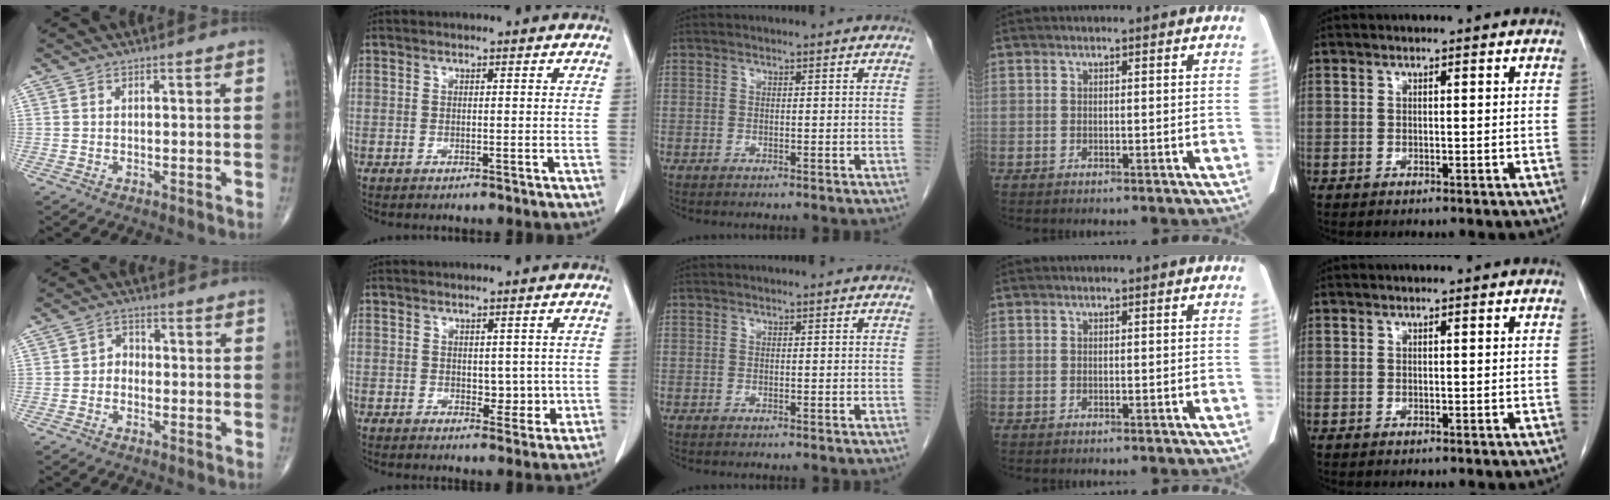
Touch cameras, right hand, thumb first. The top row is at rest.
{"thumb": {"total": 2.4, "force": [-0.9, 2.0, 1.1], "torque": [0.001, 0.013, -0.028]}, "index": {"total": 3.8, "force": [0.2, 2.4, 3.0], "torque": [-0.030, -0.006, 0.010]}}